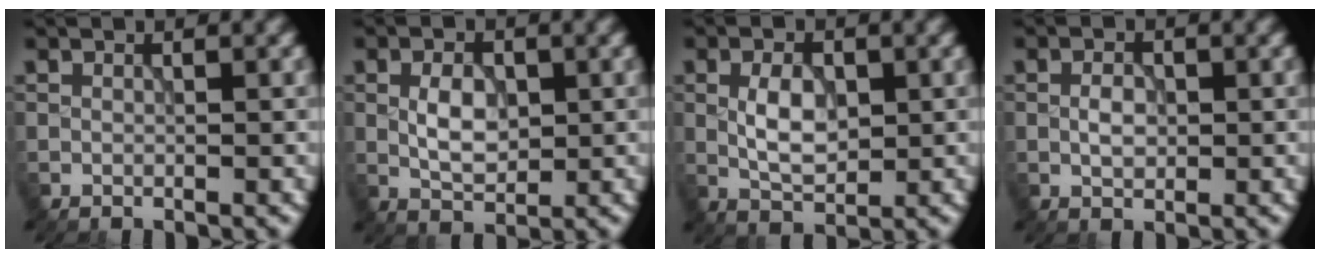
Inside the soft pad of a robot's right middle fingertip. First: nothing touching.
{"total": 3.4, "force": [0.2, 2.0, 2.7], "torque": [-0.054, 0.000, 0.004]}
{"total": 3.8, "force": [0.2, 2.2, 3.1], "torque": [-0.063, 0.001, 0.005]}
{"total": 1.9, "force": [-0.1, 1.2, 1.5], "torque": [-0.026, 0.003, -0.004]}